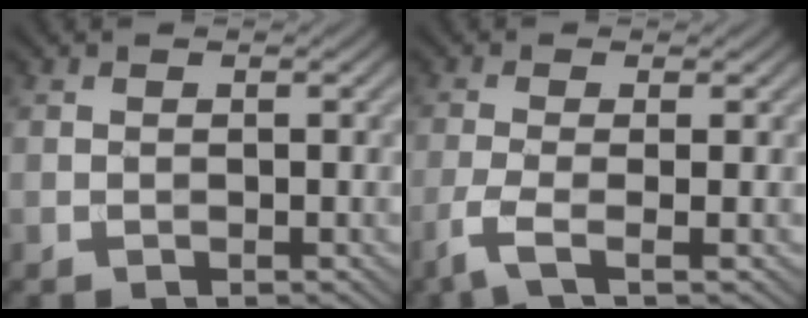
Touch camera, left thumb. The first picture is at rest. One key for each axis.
{"total": 3.7, "fx": -1.7, "fy": 0.6, "fz": 3.2, "tx": -0.069, "ty": 0.000, "tz": -0.050}